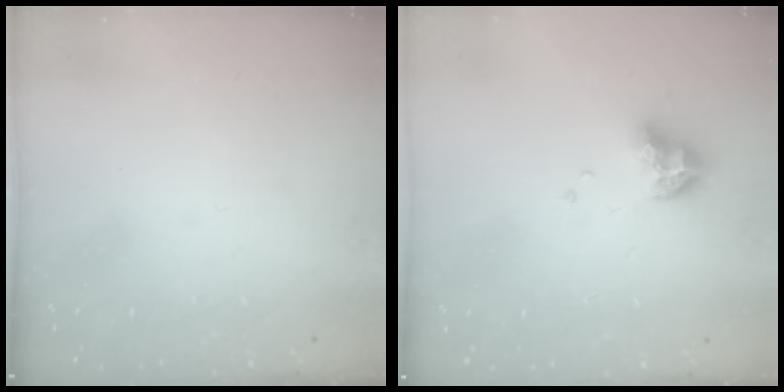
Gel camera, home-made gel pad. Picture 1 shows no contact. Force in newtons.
{"total": 8.6, "press": 8.5, "slide": 0.9}